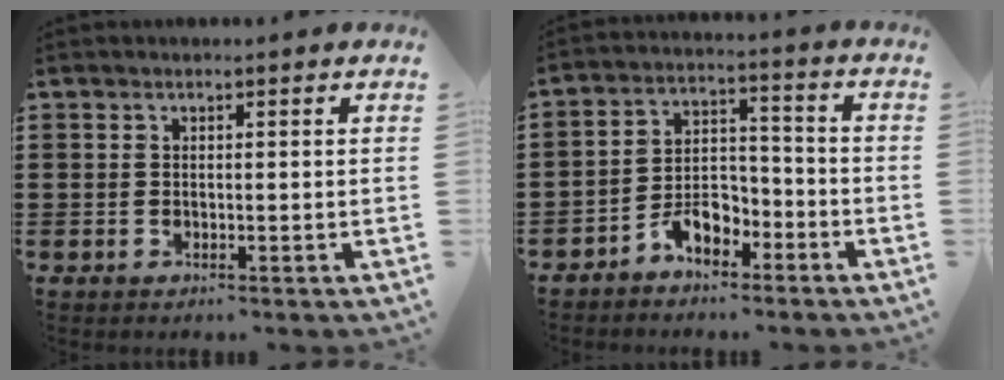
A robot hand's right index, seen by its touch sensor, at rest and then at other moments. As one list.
[{"total": 6.0, "force": [-4.2, 3.2, 2.8], "torque": [-0.052, 0.020, -0.078]}]